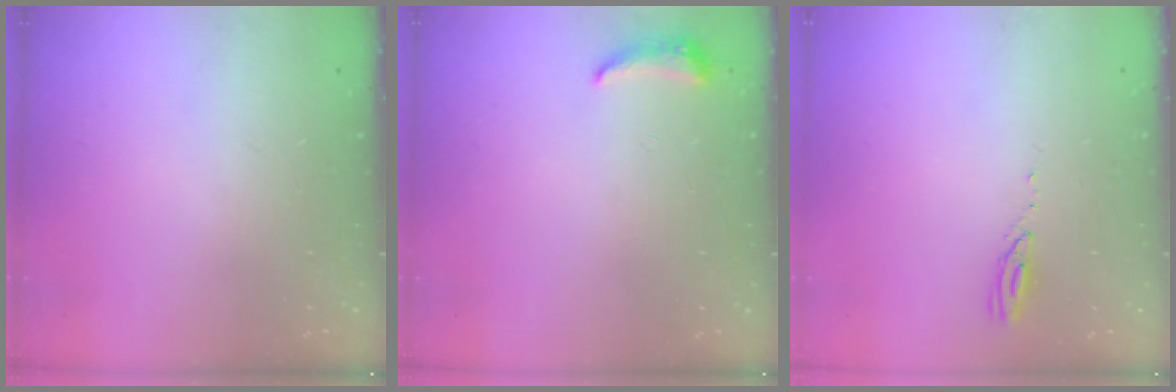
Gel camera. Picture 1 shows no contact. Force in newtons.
{"total": 4.3, "press": 4.2, "slide": 0.9}
{"total": 3.0, "press": 2.9, "slide": 0.3}